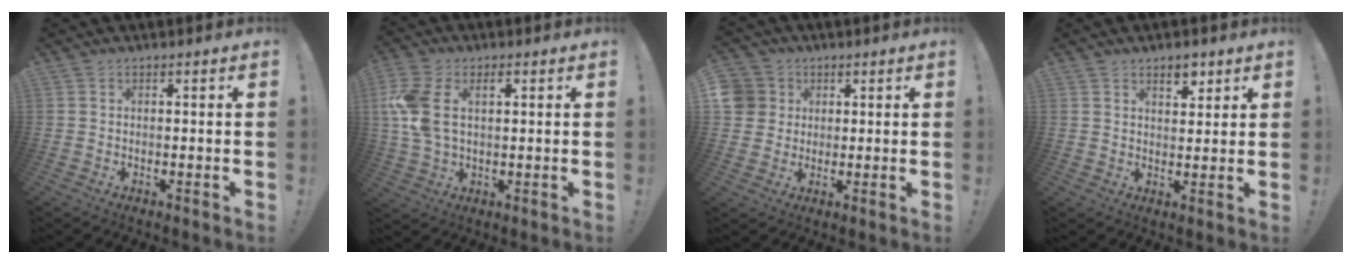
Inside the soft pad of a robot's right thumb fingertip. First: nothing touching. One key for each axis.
{"total": 10.3, "fx": 2.7, "fy": 6.5, "fz": 7.5, "tx": -0.162, "ty": -0.003, "tz": 0.047}
{"total": 7.4, "fx": 1.5, "fy": 7.0, "fz": 1.8, "tx": -0.035, "ty": -0.006, "tz": 0.029}
{"total": 5.1, "fx": 3.2, "fy": 2.9, "fz": 2.7, "tx": -0.018, "ty": -0.016, "tz": 0.052}